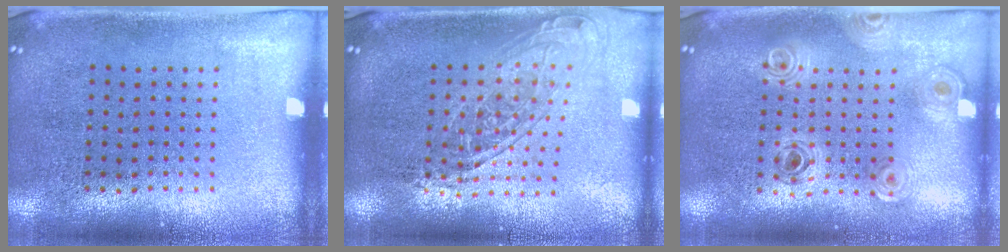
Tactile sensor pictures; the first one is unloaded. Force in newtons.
{"total": 1.5, "press": 1.2, "slide": 0.9}
{"total": 0.7, "press": 0.7, "slide": 0.2}